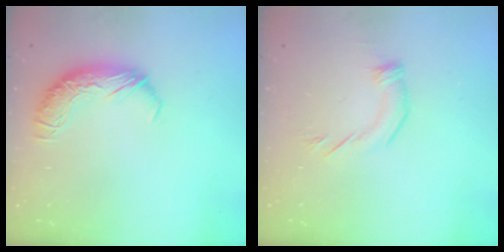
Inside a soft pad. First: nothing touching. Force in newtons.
{"total": 4.8, "press": 4.7, "slide": 0.5}